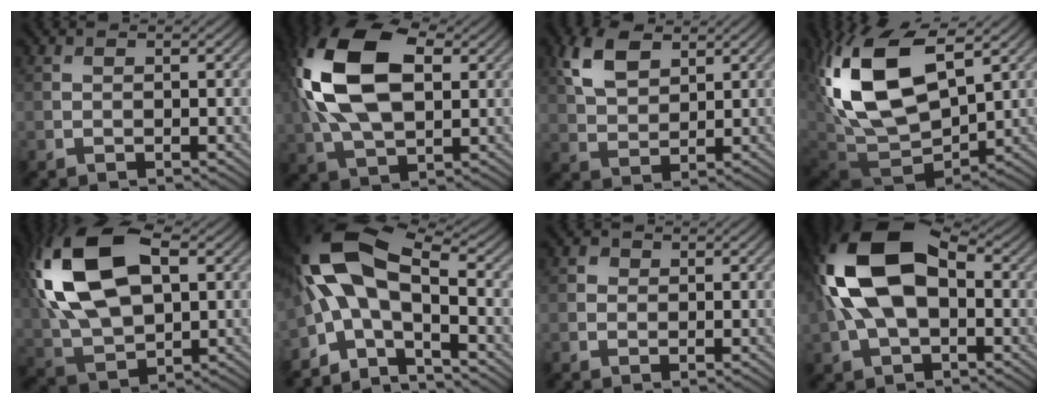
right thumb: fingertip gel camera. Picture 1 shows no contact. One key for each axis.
{"total": 16.2, "fx": 3.5, "fy": 9.5, "fz": 12.7, "tx": -0.301, "ty": 0.019, "tz": 0.066}
{"total": 6.8, "fx": 3.5, "fy": 3.7, "fz": 4.5, "tx": -0.105, "ty": 0.005, "tz": 0.069}
{"total": 16.5, "fx": 5.2, "fy": 9.0, "fz": 12.8, "tx": -0.292, "ty": 0.007, "tz": 0.106}
{"total": 17.9, "fx": 4.8, "fy": 10.5, "fz": 13.6, "tx": -0.312, "ty": 0.017, "tz": 0.090}
{"total": 12.6, "fx": -1.9, "fy": 5.7, "fz": 11.0, "tx": -0.235, "ty": 0.020, "tz": -0.056}
{"total": 1.1, "fx": 0.4, "fy": 1.0, "fz": 0.3, "tx": -0.003, "ty": -0.001, "tz": 0.002}
{"total": 16.1, "fx": 1.4, "fy": 9.4, "fz": 13.0, "tx": -0.275, "ty": 0.019, "tz": 0.013}